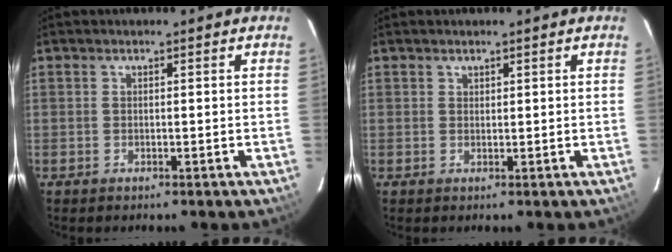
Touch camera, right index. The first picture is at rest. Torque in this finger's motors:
{"motor_torque": [-0.05, 0.04, 0.02, -0.01]}